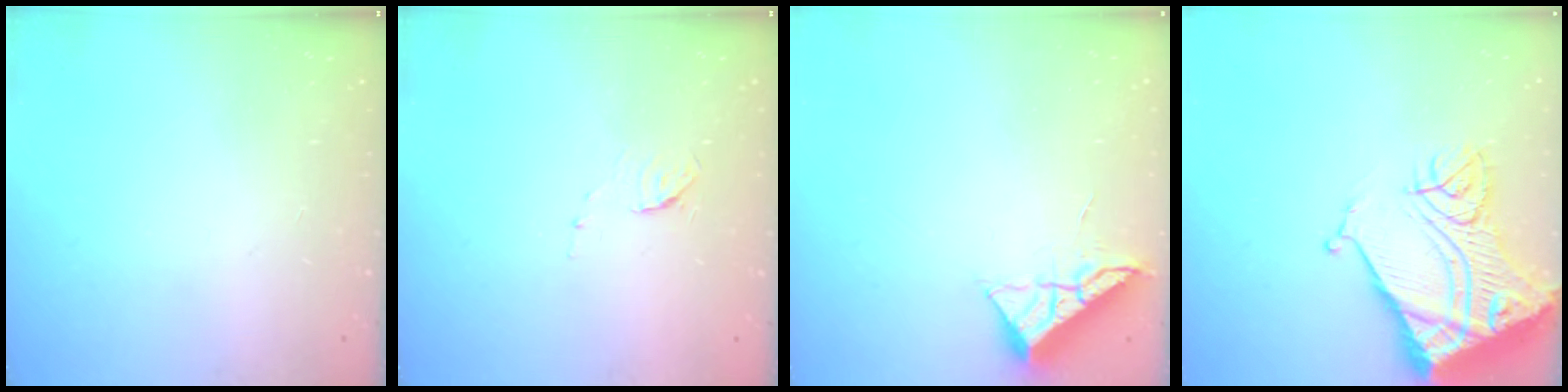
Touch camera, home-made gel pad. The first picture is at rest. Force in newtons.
{"total": 4.1, "press": 4.1, "slide": 0.2}
{"total": 6.5, "press": 6.5, "slide": 0.1}
{"total": 20.1, "press": 19.9, "slide": 2.6}